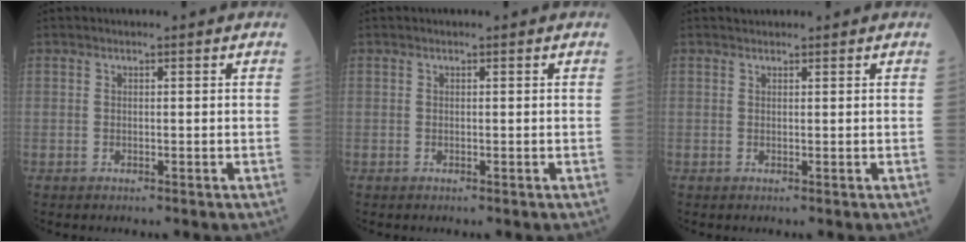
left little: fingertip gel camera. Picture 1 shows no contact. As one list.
[{"total": 0.0}, {"total": 0.7, "force": [0.7, 0.2, 0.0], "torque": [-0.009, 0.008, 0.013]}]